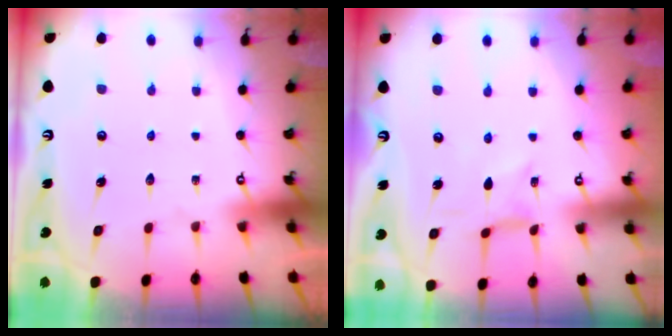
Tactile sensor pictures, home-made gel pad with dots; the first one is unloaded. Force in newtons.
{"total": 0.5, "press": 0.5, "slide": 0.1}